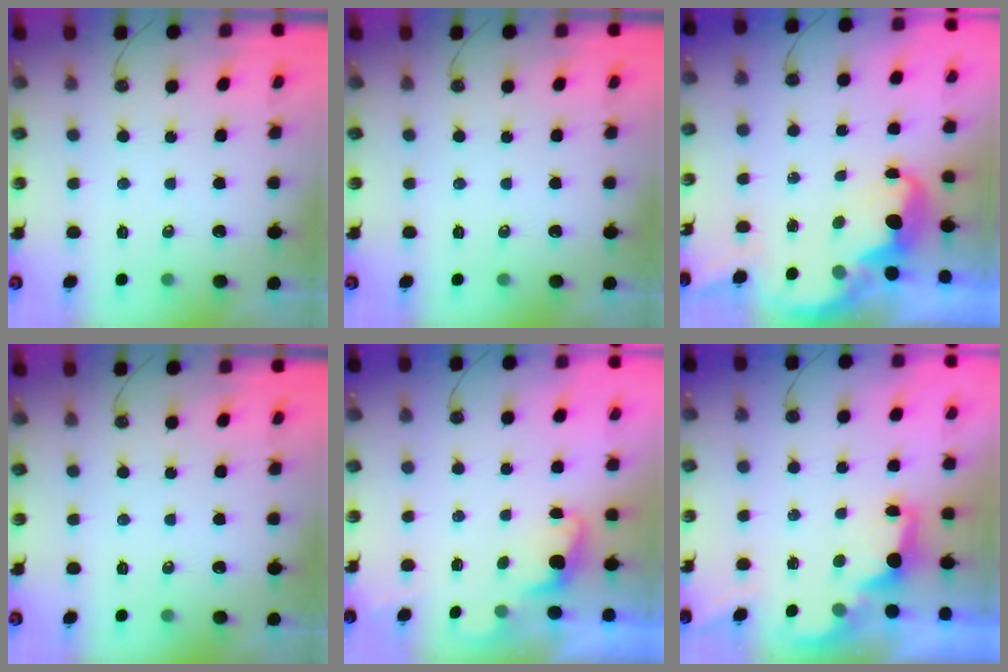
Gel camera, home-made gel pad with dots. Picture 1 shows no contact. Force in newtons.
{"total": 0.0}
{"total": 4.1, "press": 4.1, "slide": 0.4}
{"total": 0.0}
{"total": 0.9, "press": 0.6, "slide": 0.7}
{"total": 2.1, "press": 1.9, "slide": 0.8}